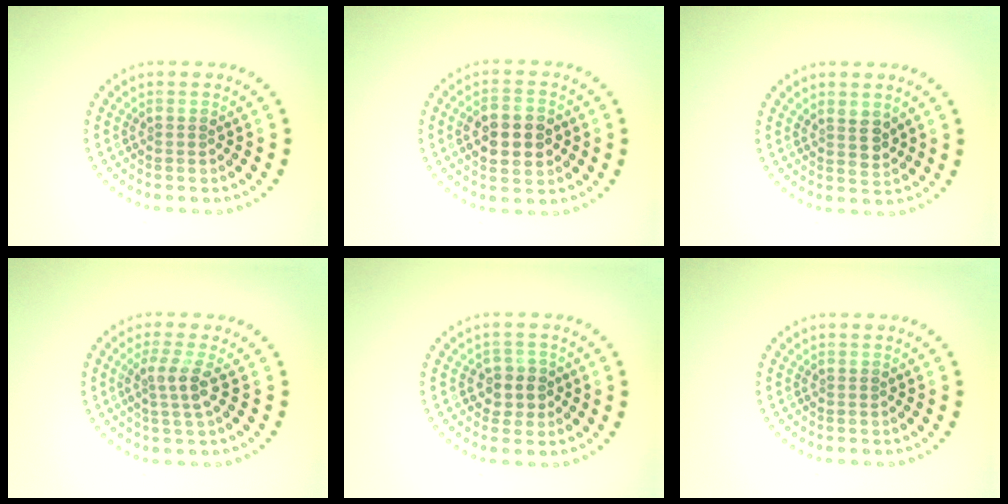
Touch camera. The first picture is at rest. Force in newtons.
{"total": 5.3, "press": 5.3, "slide": 0.1}
{"total": 1.9, "press": 1.7, "slide": 0.9}
{"total": 2.5, "press": 2.0, "slide": 1.6}
{"total": 2.4, "press": 2.2, "slide": 0.9}
{"total": 0.0}